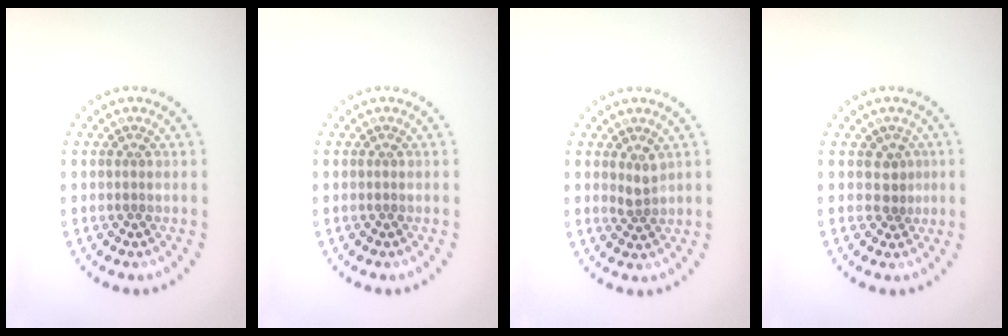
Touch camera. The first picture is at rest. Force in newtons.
{"total": 0.0}
{"total": 1.3, "press": 1.0, "slide": 0.9}
{"total": 1.3, "press": 1.0, "slide": 0.8}